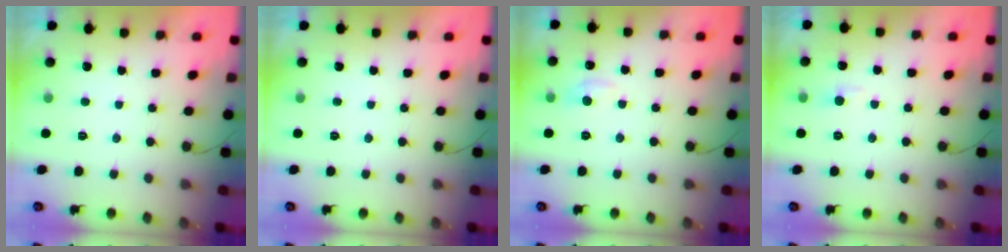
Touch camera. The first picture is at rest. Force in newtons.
{"total": 0.0}
{"total": 6.8, "press": 6.7, "slide": 0.9}
{"total": 3.8, "press": 3.8, "slide": 0.4}